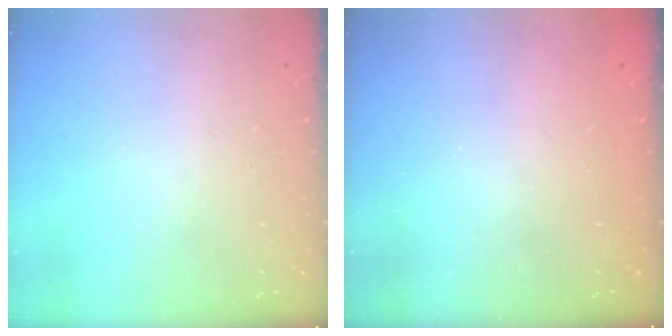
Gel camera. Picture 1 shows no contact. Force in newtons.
{"total": 2.3, "press": 2.2, "slide": 0.8}